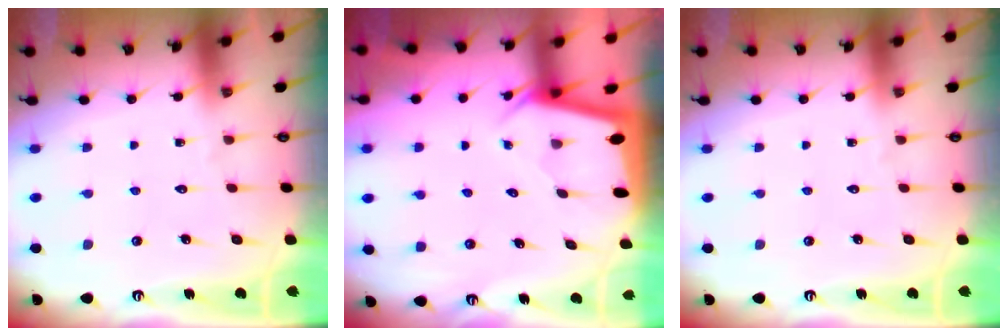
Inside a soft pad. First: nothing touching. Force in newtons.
{"total": 1.9, "press": 1.9, "slide": 0.1}
{"total": 0.0}